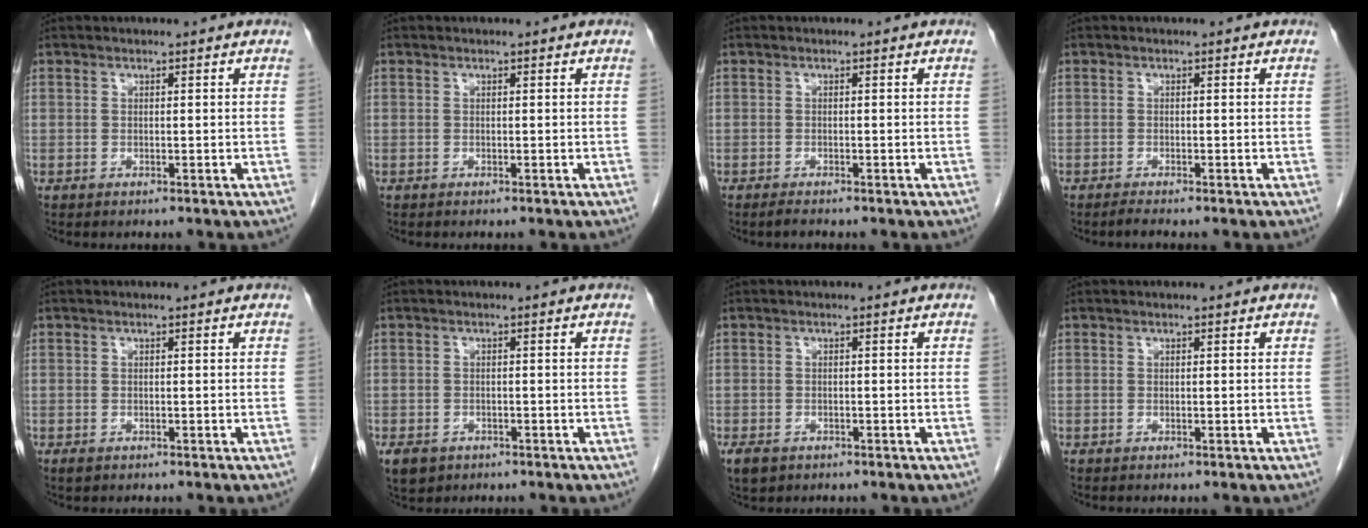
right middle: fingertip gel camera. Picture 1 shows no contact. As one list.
[{"total": 0.0}, {"total": 1.0, "force": [-0.9, 0.0, 0.5], "torque": [-0.017, -0.005, -0.014]}, {"total": 0.9, "force": [-0.8, -0.2, 0.4], "torque": [-0.016, -0.005, -0.015]}, {"total": 0.9, "force": [-0.5, 0.5, 0.5], "torque": [-0.011, 0.000, -0.003]}, {"total": 4.4, "force": [-2.7, 3.1, 1.6], "torque": [-0.028, -0.002, -0.037]}, {"total": 2.7, "force": [-1.7, 1.8, 1.3], "torque": [-0.027, -0.003, -0.022]}, {"total": 0.0}]